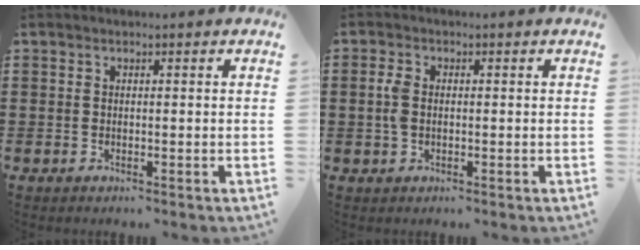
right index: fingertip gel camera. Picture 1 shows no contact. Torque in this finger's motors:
{"motor_torque": [0.84, 0.19, 0.21, 0.09]}